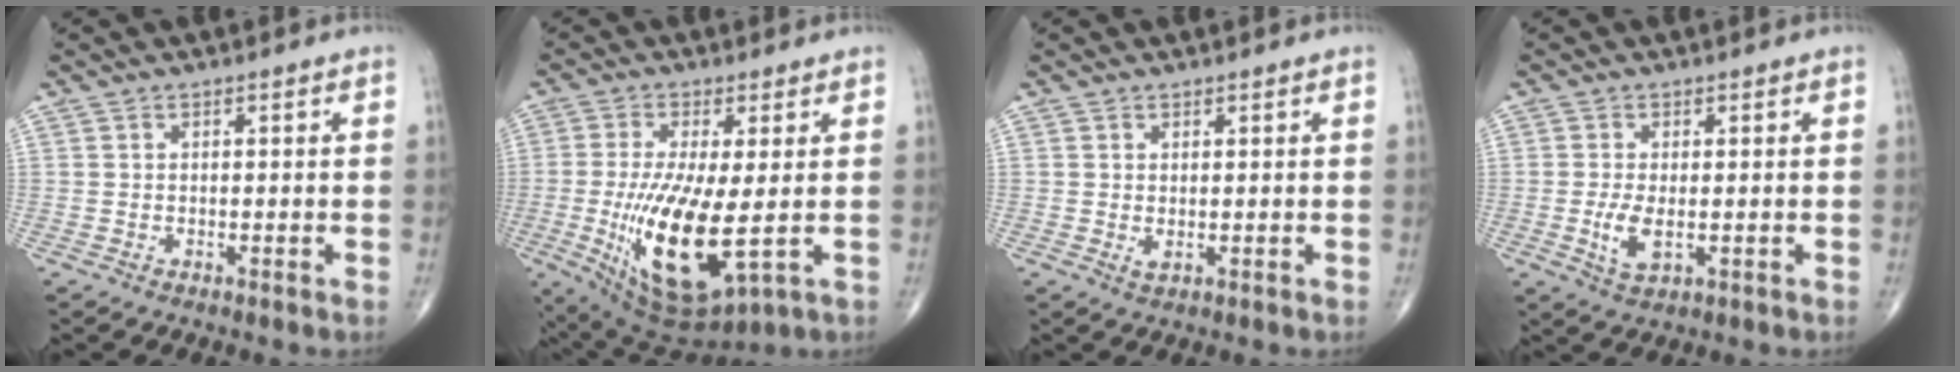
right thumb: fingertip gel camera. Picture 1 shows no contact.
{"total": 15.4, "force": [-2.0, 4.9, 14.4], "torque": [-0.276, -0.029, -0.014]}
{"total": 1.2, "force": [0.1, 0.6, 1.0], "torque": [-0.020, -0.005, 0.006]}
{"total": 4.5, "force": [-0.7, 2.1, 3.9], "torque": [-0.082, -0.011, -0.008]}